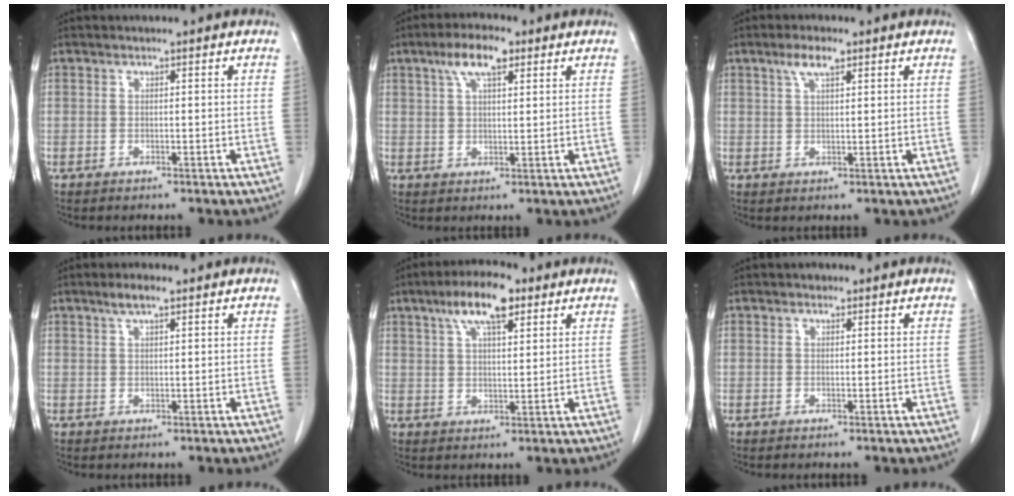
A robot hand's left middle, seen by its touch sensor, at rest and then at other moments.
{"total": 6.0, "force": [3.3, 1.8, 4.6], "torque": [-0.091, 0.014, 0.058]}
{"total": 3.3, "force": [2.0, 0.9, 2.5], "torque": [-0.053, 0.008, 0.039]}
{"total": 2.6, "force": [1.7, 0.4, 1.8], "torque": [-0.040, 0.006, 0.032]}
{"total": 8.4, "force": [4.9, 2.4, 6.4], "torque": [-0.118, 0.017, 0.083]}
{"total": 0.7, "force": [0.5, 0.5, 0.2], "torque": [-0.004, 0.002, 0.004]}